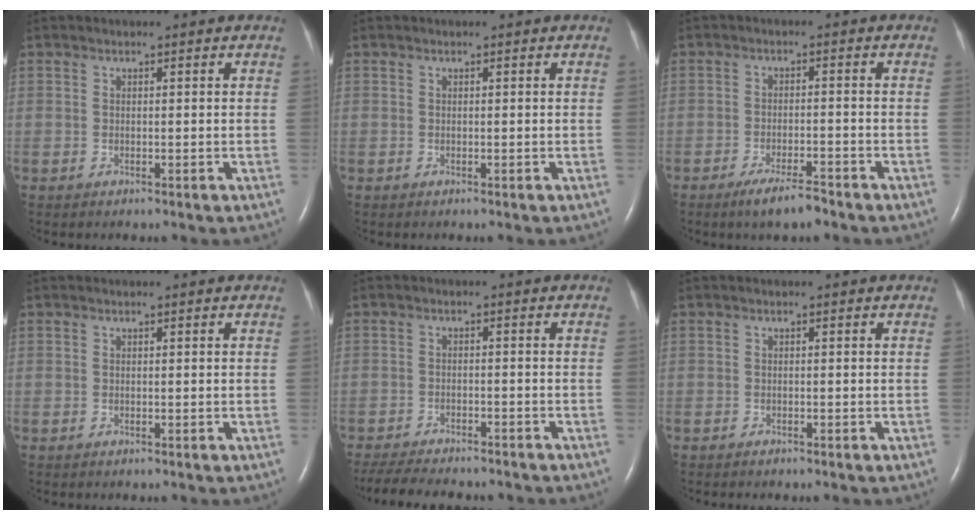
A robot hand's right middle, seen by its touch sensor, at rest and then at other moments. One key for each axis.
{"total": 0.0}
{"total": 4.8, "fx": -3.6, "fy": 0.6, "fz": 3.1, "tx": -0.059, "ty": -0.007, "tz": -0.064}
{"total": 0.0}
{"total": 13.1, "fx": -11.5, "fy": 2.7, "fz": 5.5, "tx": -0.102, "ty": -0.017, "tz": -0.160}
{"total": 0.5, "fx": -0.5, "fy": 0.1, "fz": 0.2, "tx": -0.011, "ty": -0.002, "tz": -0.008}